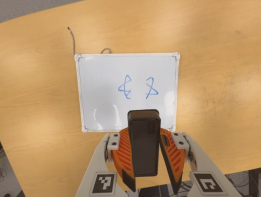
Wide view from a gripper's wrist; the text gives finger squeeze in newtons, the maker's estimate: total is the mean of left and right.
{"total": 8.0, "left": 8.3, "right": 7.6}